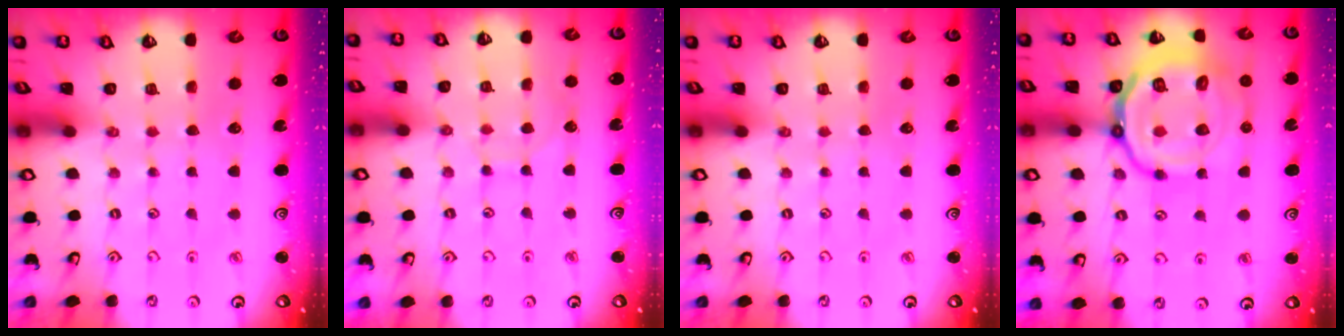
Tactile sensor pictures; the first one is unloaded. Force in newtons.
{"total": 5.5, "press": 5.5, "slide": 0.6}
{"total": 0.0}
{"total": 22.5, "press": 22.3, "slide": 2.3}